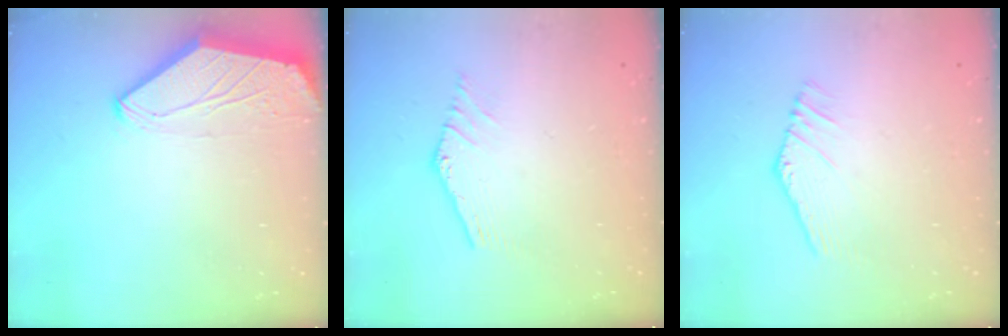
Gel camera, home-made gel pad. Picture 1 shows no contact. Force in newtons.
{"total": 0.7, "press": 0.7, "slide": 0.1}
{"total": 3.0, "press": 3.0, "slide": 0.0}